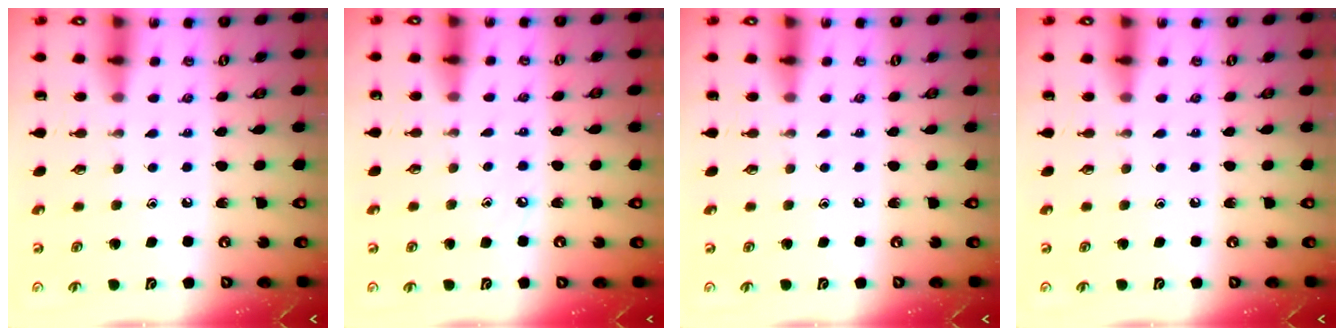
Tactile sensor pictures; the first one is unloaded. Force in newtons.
{"total": 3.9, "press": 3.9, "slide": 0.5}
{"total": 0.0}
{"total": 0.0}